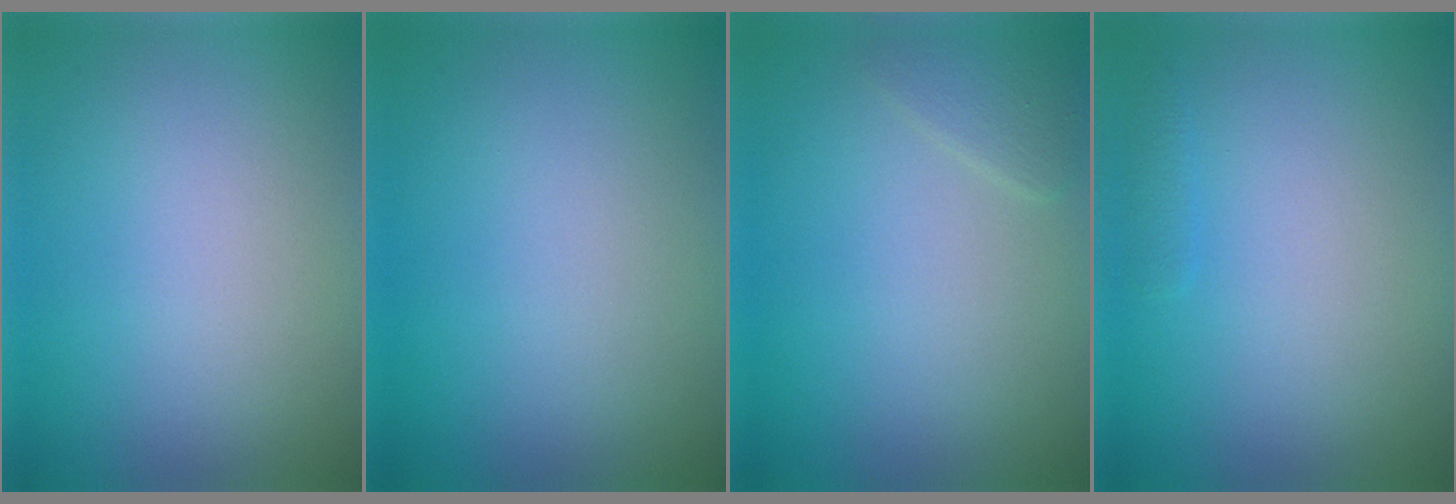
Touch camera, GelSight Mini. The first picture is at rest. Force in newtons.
{"total": 0.0}
{"total": 1.3, "press": 1.3, "slide": 0.1}
{"total": 0.7, "press": 0.7, "slide": 0.1}